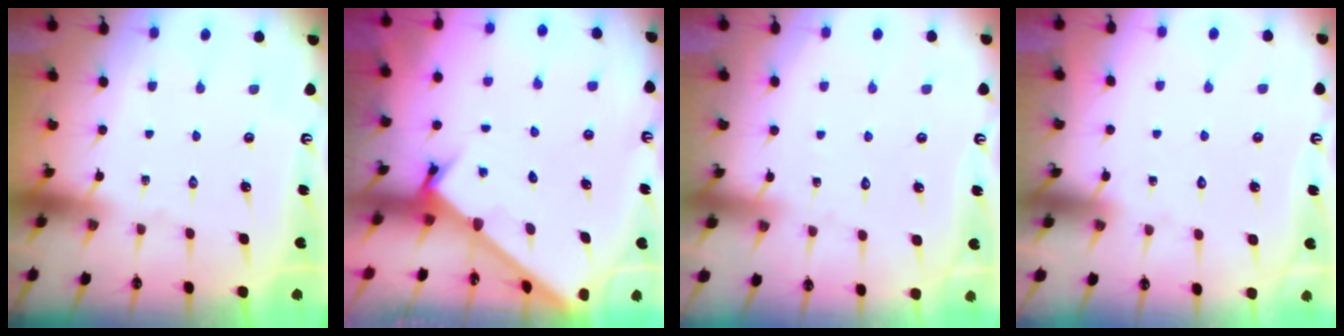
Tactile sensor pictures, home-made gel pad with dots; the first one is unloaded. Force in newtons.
{"total": 2.0, "press": 2.0, "slide": 0.2}
{"total": 4.2, "press": 4.2, "slide": 0.3}
{"total": 3.8, "press": 3.8, "slide": 0.3}